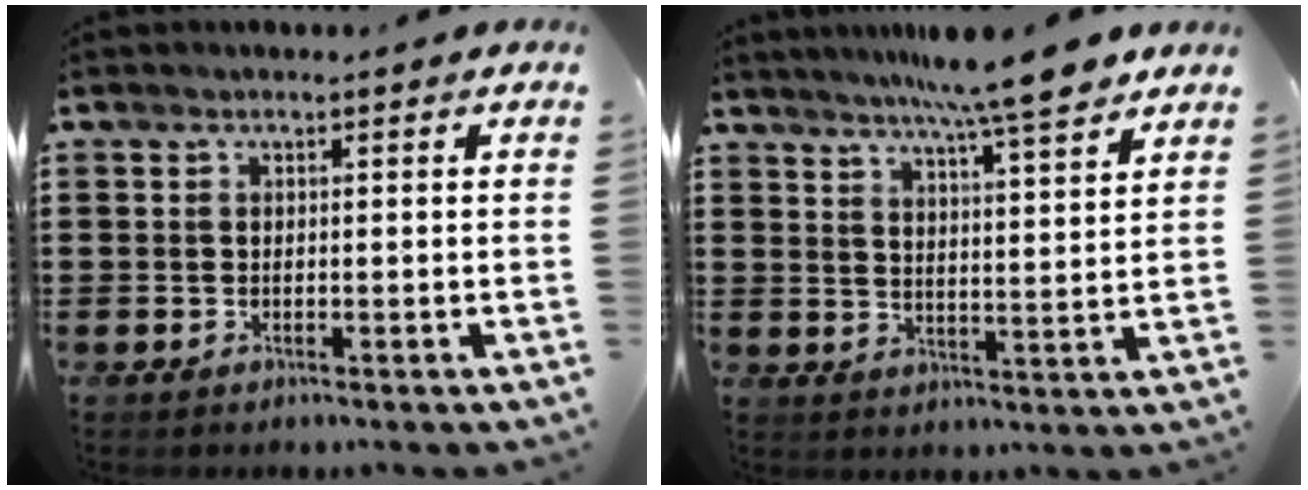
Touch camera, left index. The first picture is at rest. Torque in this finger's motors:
{"motor_torque": [1.07, -1.07, 0.58, 0.14]}